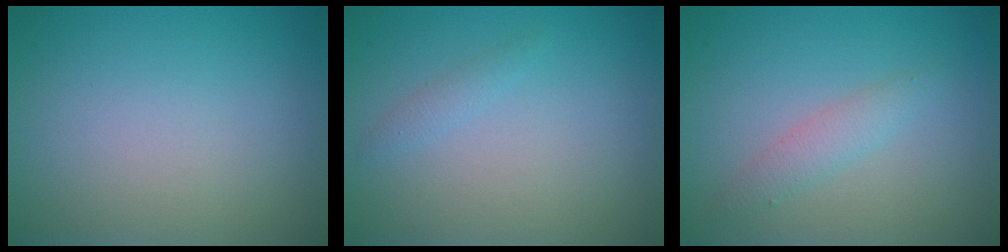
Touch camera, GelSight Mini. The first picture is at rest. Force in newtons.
{"total": 0.8, "press": 0.8, "slide": 0.1}
{"total": 1.7, "press": 1.7, "slide": 0.1}